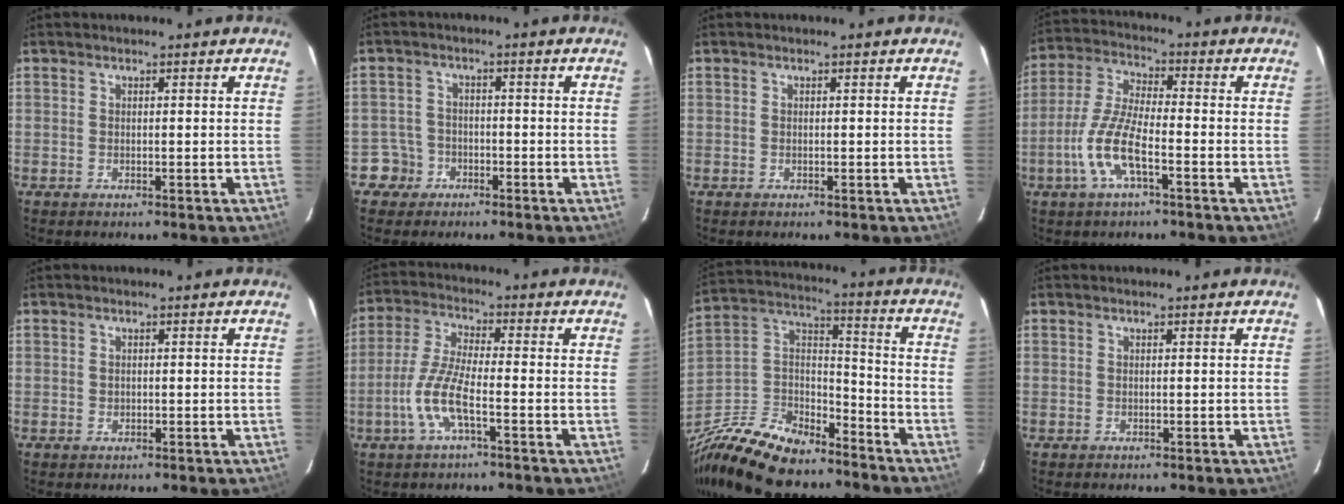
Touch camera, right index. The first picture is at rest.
{"total": 4.3, "force": [-2.3, 3.6, -0.3], "torque": [0.005, 0.022, -0.043]}
{"total": 0.0}
{"total": 10.2, "force": [-4.3, 2.7, 8.8], "torque": [-0.195, -0.002, -0.086]}
{"total": 0.7, "force": [-0.1, 0.7, 0.1], "torque": [0.001, -0.002, -0.001]}
{"total": 8.5, "force": [-3.5, 1.5, 7.6], "torque": [-0.171, -0.002, -0.071]}
{"total": 25.9, "force": [-19.7, 10.9, 12.9], "torque": [-0.295, 0.001, -0.337]}
{"total": 0.0}